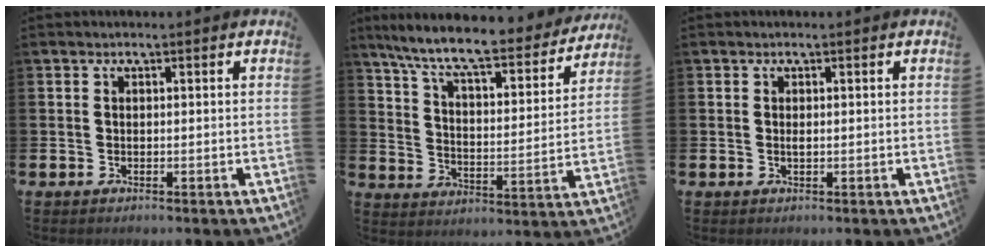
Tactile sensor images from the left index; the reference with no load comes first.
{"total": 9.5, "force": [8.3, 1.6, 4.3], "torque": [-0.115, -0.058, 0.137]}
{"total": 0.5, "force": [0.0, 0.1, 0.5], "torque": [-0.017, 0.003, 0.002]}